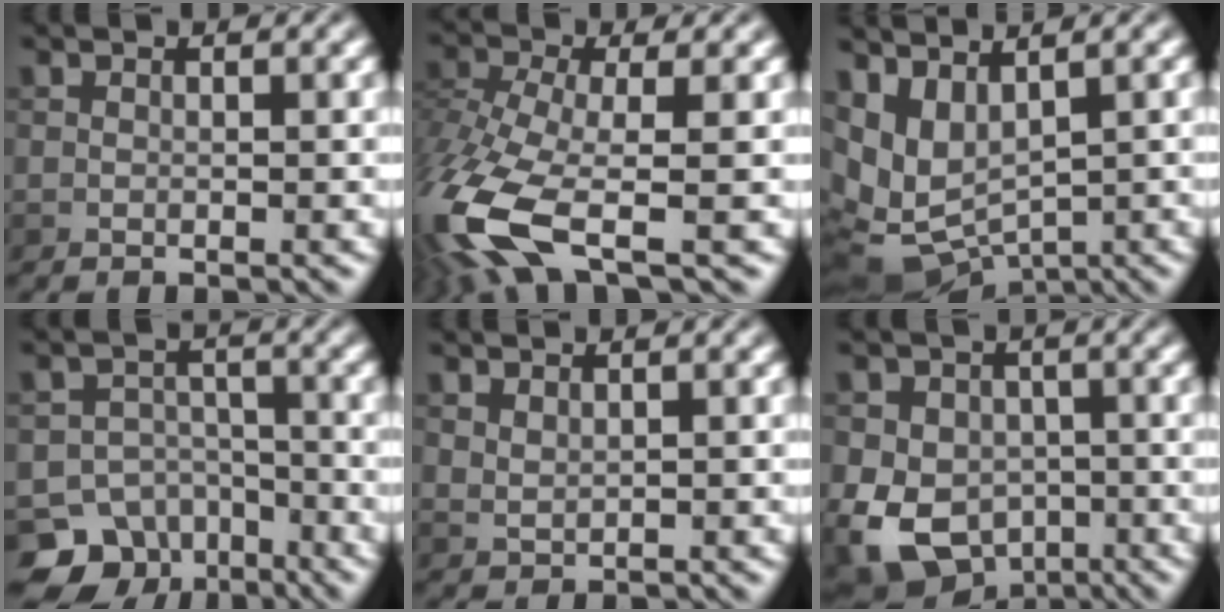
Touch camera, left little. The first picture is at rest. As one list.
[{"total": 11.3, "force": [-5.3, 4.1, 9.0], "torque": [-0.225, -0.021, -0.107]}, {"total": 6.7, "force": [0.4, 4.4, 5.0], "torque": [-0.107, -0.021, 0.035]}, {"total": 8.7, "force": [-5.8, 6.1, 2.0], "torque": [-0.018, -0.009, -0.089]}, {"total": 1.0, "force": [0.8, 0.4, 0.4], "torque": [-0.016, -0.003, 0.021]}, {"total": 10.6, "force": [-3.7, 8.3, 5.4], "torque": [-0.090, -0.025, -0.079]}]